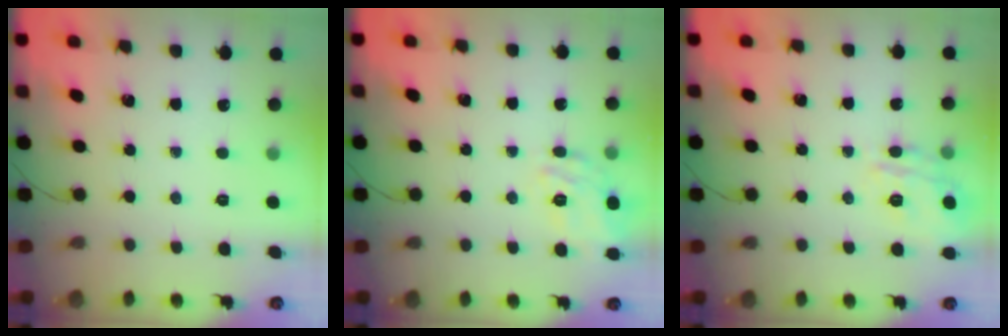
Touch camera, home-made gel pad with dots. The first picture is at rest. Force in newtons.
{"total": 10.1, "press": 10.0, "slide": 1.2}
{"total": 11.2, "press": 11.1, "slide": 0.7}